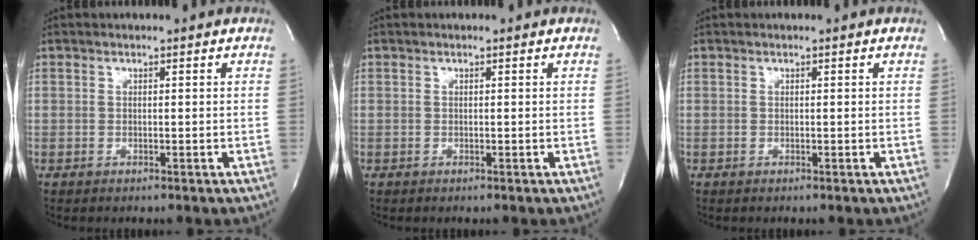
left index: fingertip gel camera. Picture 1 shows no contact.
{"total": 0.0}
{"total": 0.0}